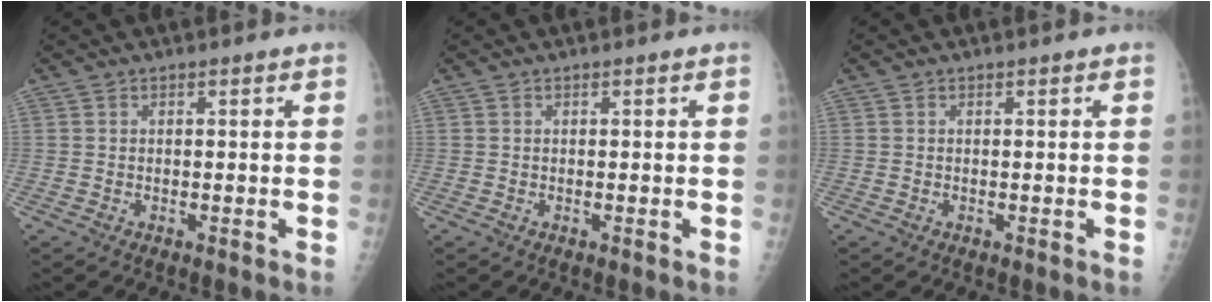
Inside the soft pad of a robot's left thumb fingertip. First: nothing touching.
{"total": 0.0}
{"total": 0.0}